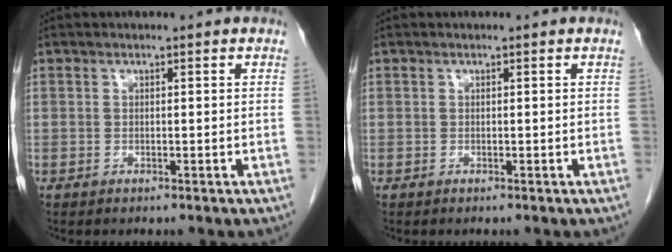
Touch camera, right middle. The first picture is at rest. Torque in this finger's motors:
{"motor_torque": [-0.12, -0.01, 0.01, -0.01]}